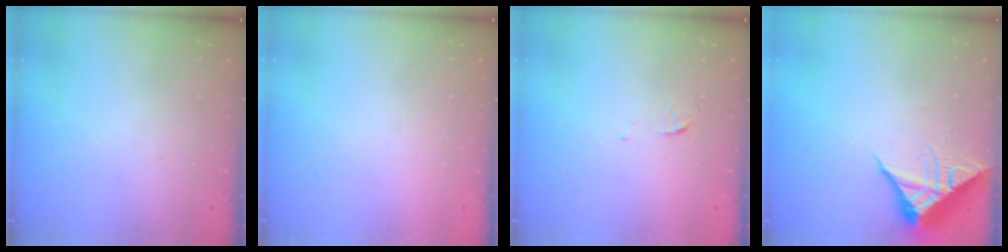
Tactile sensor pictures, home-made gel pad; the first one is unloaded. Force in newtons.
{"total": 1.5, "press": 1.5, "slide": 0.1}
{"total": 3.7, "press": 3.6, "slide": 0.5}
{"total": 9.7, "press": 9.7, "slide": 0.5}